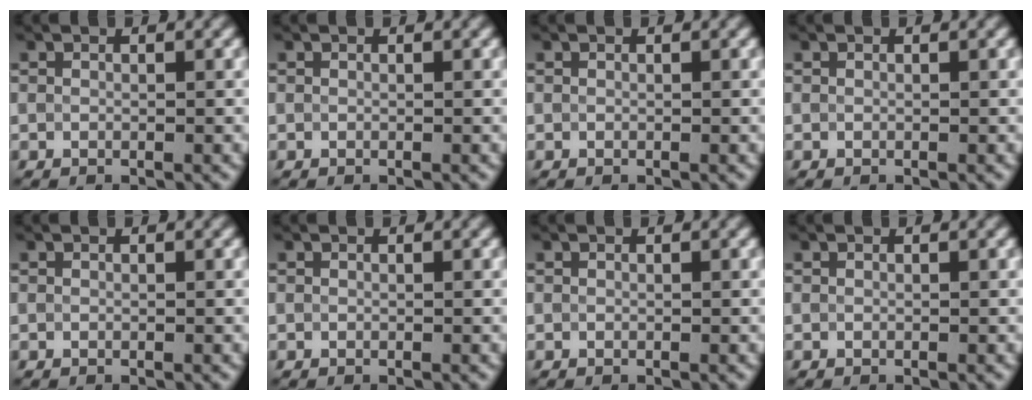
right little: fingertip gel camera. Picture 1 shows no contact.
{"total": 0.0}
{"total": 0.0}
{"total": 0.0}
{"total": 0.0}
{"total": 0.0}
{"total": 0.0}
{"total": 0.0}